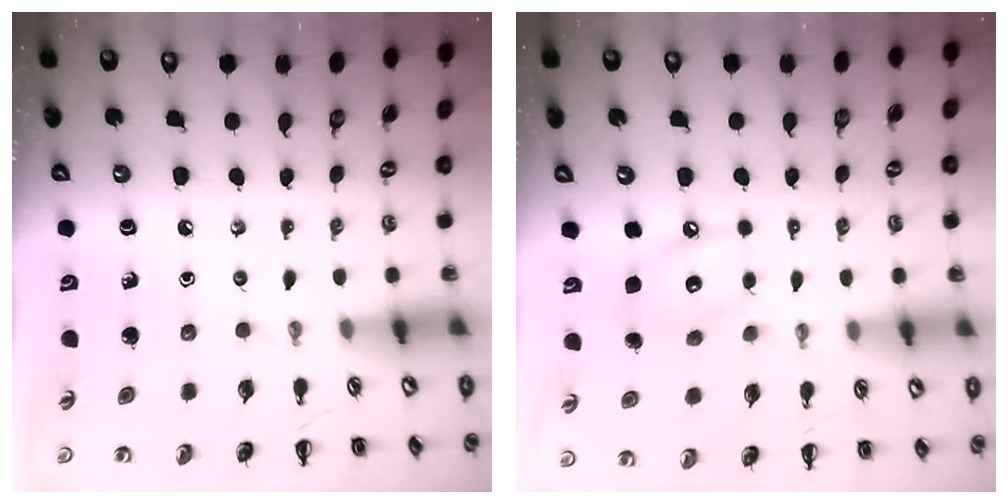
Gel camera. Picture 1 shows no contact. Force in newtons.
{"total": 9.2, "press": 9.1, "slide": 1.2}